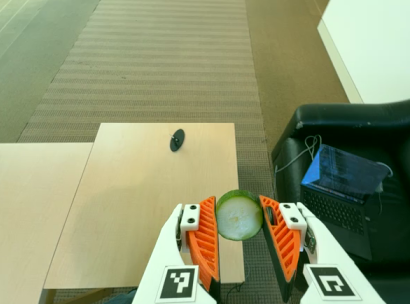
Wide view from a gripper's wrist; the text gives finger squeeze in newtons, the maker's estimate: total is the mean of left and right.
{"total": 11.7, "left": 11.9, "right": 11.4}